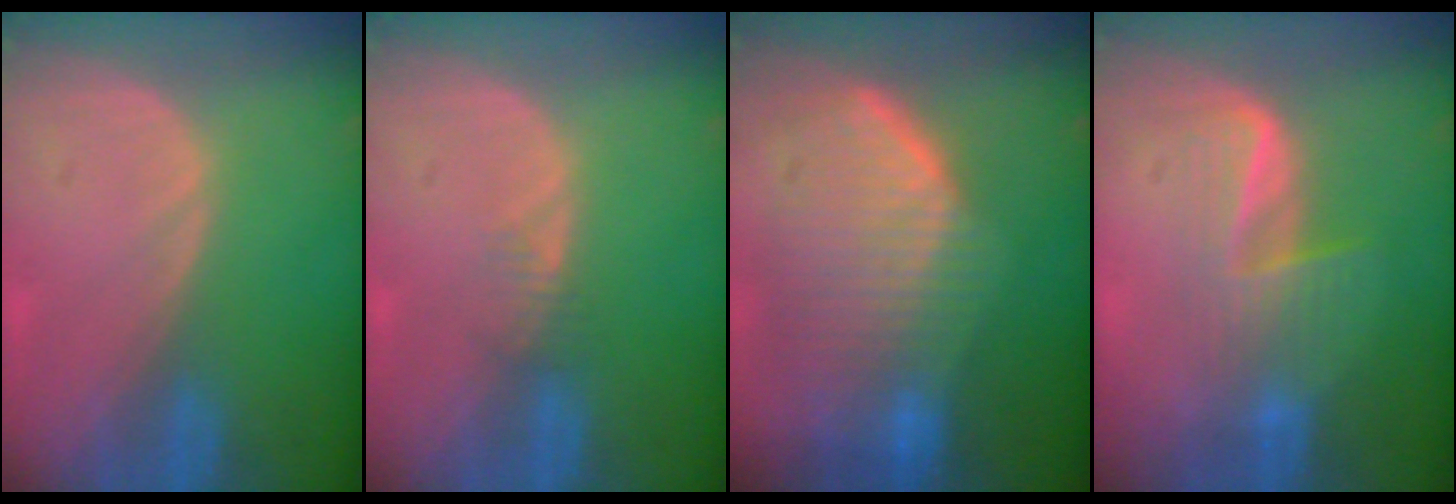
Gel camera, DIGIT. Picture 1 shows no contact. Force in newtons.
{"total": 1.5, "press": 1.5, "slide": 0.2}
{"total": 10.4, "press": 9.0, "slide": 5.1}
{"total": 6.3, "press": 5.5, "slide": 3.1}